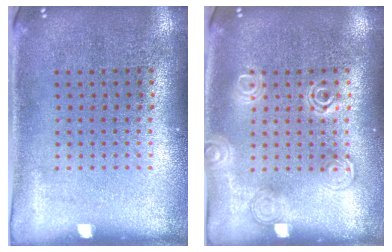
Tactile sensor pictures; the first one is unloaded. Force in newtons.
{"total": 2.1, "press": 2.0, "slide": 0.3}